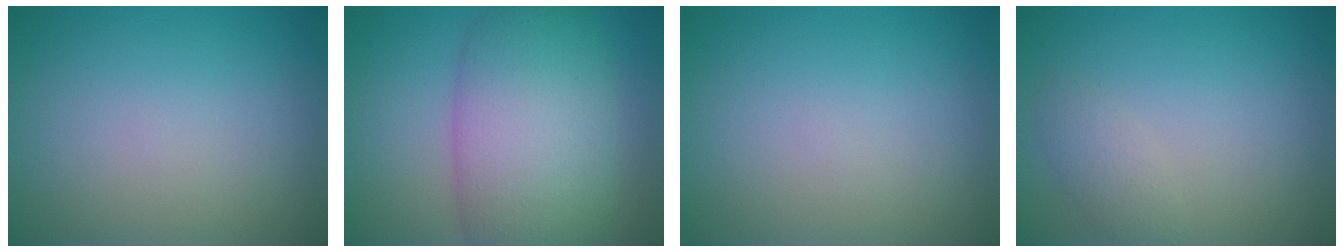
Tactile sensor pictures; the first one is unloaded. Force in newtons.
{"total": 10.3, "press": 10.3, "slide": 0.2}
{"total": 0.0}
{"total": 1.5, "press": 1.5, "slide": 0.1}